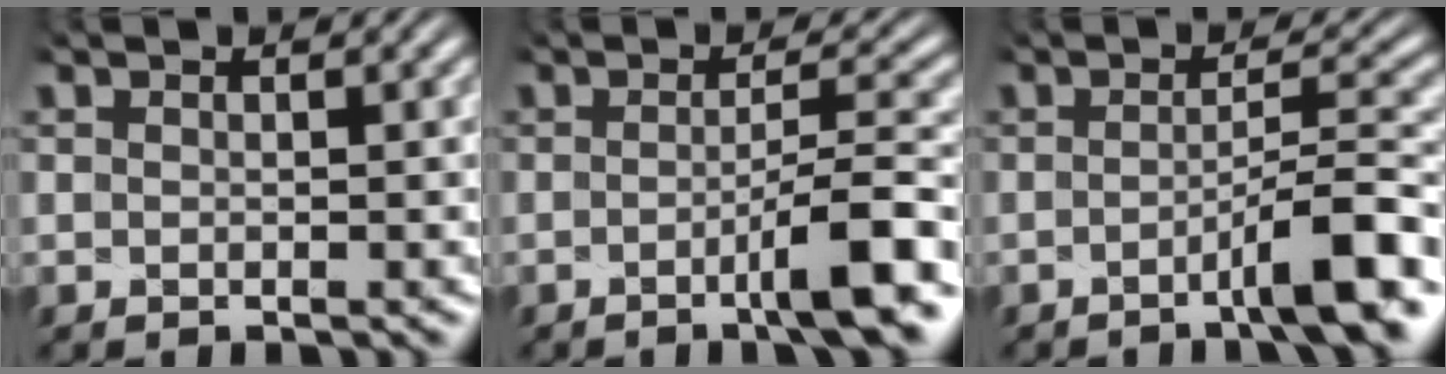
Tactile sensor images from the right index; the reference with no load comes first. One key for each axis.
{"total": 4.8, "fx": -2.3, "fy": 0.7, "fz": 4.1, "tx": -0.060, "ty": 0.009, "tz": -0.049}
{"total": 4.9, "fx": -2.8, "fy": 0.5, "fz": 4.0, "tx": -0.060, "ty": 0.009, "tz": -0.056}